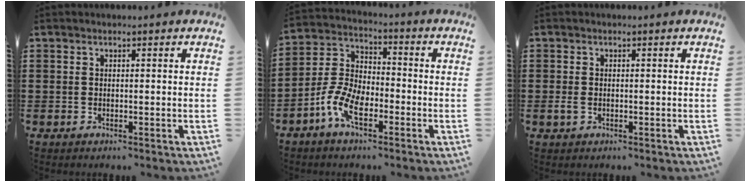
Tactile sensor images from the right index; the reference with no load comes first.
{"total": 7.8, "force": [-3.9, 3.8, 5.5], "torque": [-0.151, -0.005, -0.083]}
{"total": 1.2, "force": [-0.4, 0.7, 0.9], "torque": [-0.028, -0.003, -0.009]}